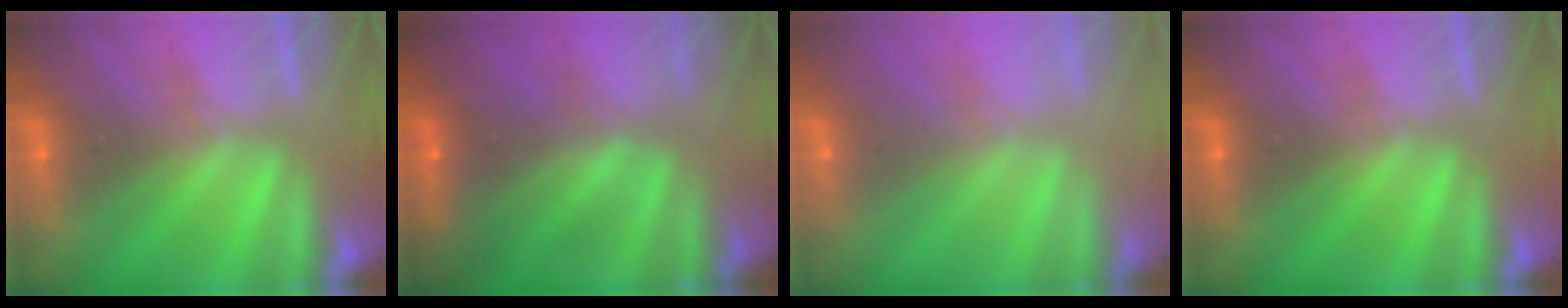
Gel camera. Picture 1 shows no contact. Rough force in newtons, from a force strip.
{"total": 10.8}
{"total": 2.3}
{"total": 0.0}